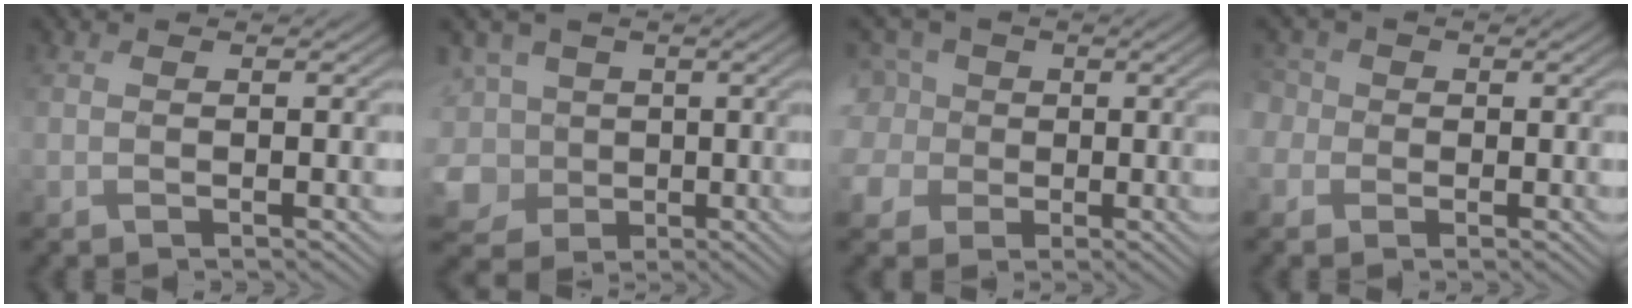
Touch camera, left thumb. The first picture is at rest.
{"total": 8.4, "force": [-2.0, 7.2, 3.7], "torque": [-0.127, -0.007, -0.059]}
{"total": 9.0, "force": [0.1, 8.1, 3.8], "torque": [-0.140, 0.019, -0.031]}
{"total": 4.8, "force": [0.4, 4.4, 1.8], "torque": [-0.068, 0.012, -0.018]}